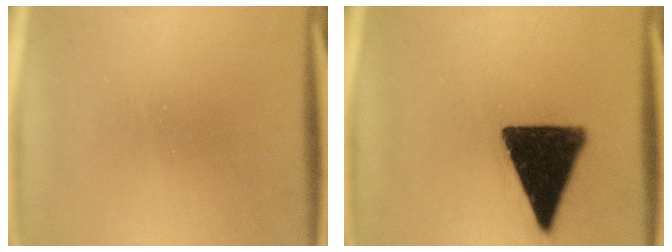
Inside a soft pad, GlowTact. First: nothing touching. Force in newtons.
{"total": 16.6}